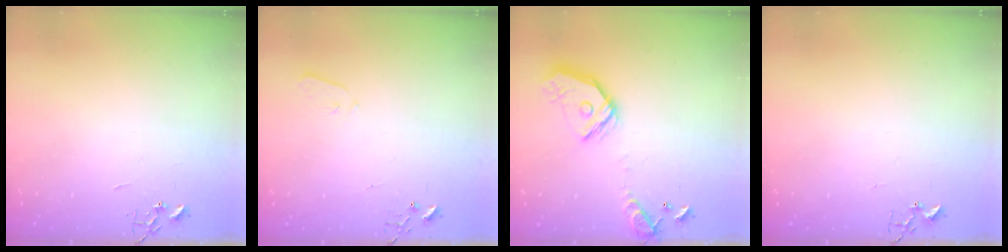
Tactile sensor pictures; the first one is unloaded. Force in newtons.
{"total": 3.3, "press": 3.2, "slide": 0.5}
{"total": 16.2, "press": 16.1, "slide": 2.1}
{"total": 3.3, "press": 3.3, "slide": 0.5}